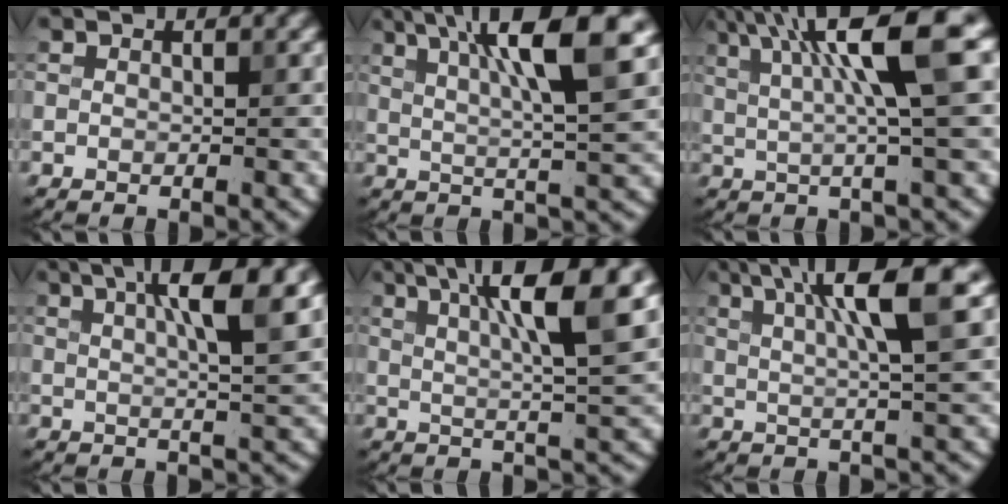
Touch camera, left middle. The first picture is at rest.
{"total": 9.3, "force": [4.0, 1.6, 8.2], "torque": [-0.118, 0.016, 0.063]}
{"total": 9.2, "force": [2.8, 1.4, 8.7], "torque": [-0.127, 0.017, 0.046]}
{"total": 7.0, "force": [2.7, 1.3, 6.4], "torque": [-0.084, 0.009, 0.041]}
{"total": 8.9, "force": [3.5, 1.3, 8.1], "torque": [-0.118, 0.012, 0.057]}
{"total": 7.6, "force": [3.0, 1.1, 6.8], "torque": [-0.091, 0.013, 0.045]}